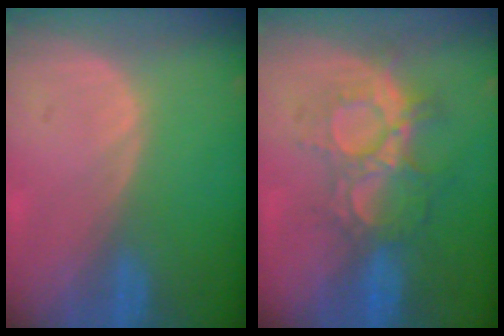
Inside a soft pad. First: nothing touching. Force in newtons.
{"total": 8.7, "press": 8.0, "slide": 3.4}